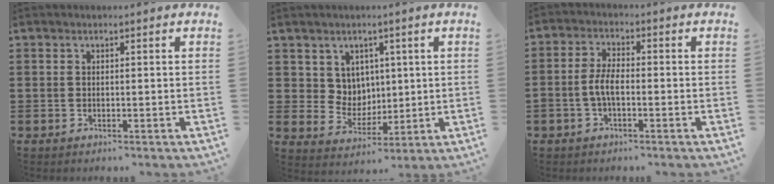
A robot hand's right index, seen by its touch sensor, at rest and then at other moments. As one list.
[{"total": 5.3, "force": [2.8, 4.4, 0.6], "torque": [-0.039, -0.001, 0.053]}, {"total": 3.9, "force": [-1.2, 1.5, 3.4], "torque": [-0.082, -0.001, -0.029]}]